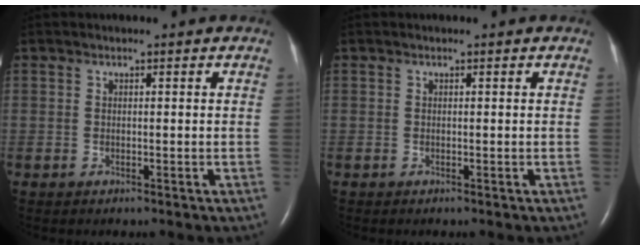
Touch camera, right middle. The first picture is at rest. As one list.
[{"total": 0.0}]